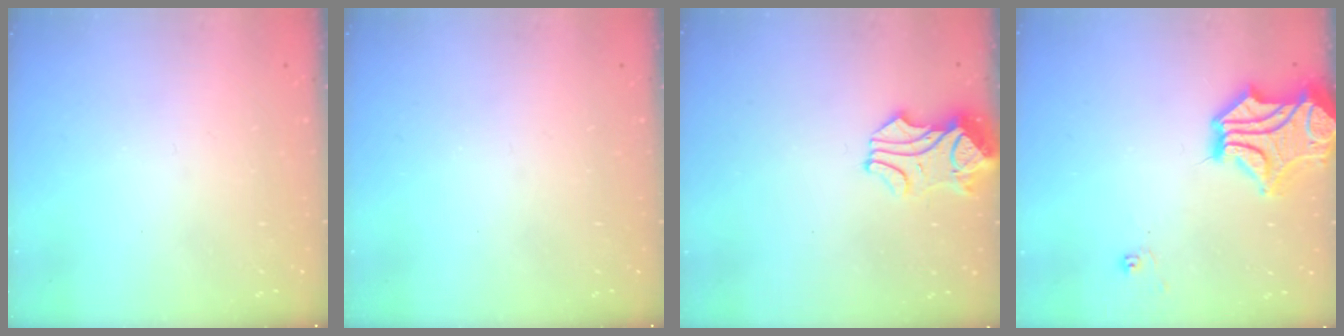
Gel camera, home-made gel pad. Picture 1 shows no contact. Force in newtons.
{"total": 0.0}
{"total": 1.2, "press": 0.1, "slide": 1.2}
{"total": 7.5, "press": 7.2, "slide": 2.2}